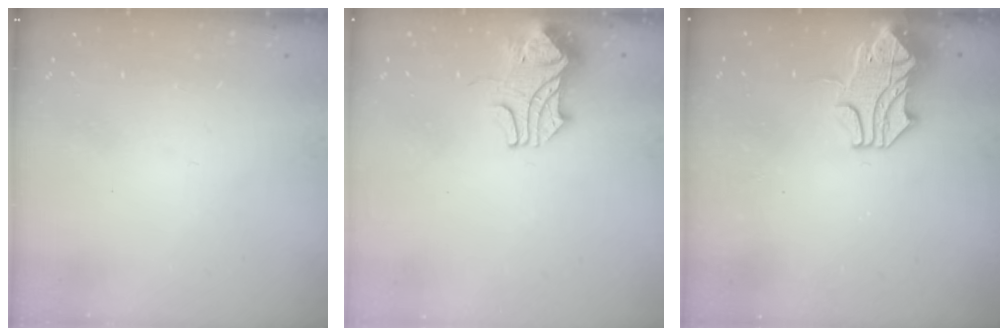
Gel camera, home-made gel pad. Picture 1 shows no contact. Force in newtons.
{"total": 2.5, "press": 2.3, "slide": 0.8}
{"total": 2.0, "press": 1.2, "slide": 1.5}